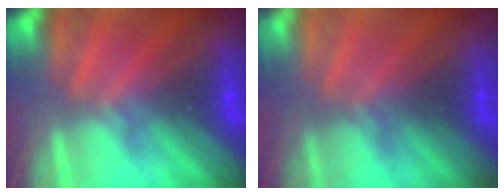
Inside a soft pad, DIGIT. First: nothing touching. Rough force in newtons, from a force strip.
{"total": 2.9}